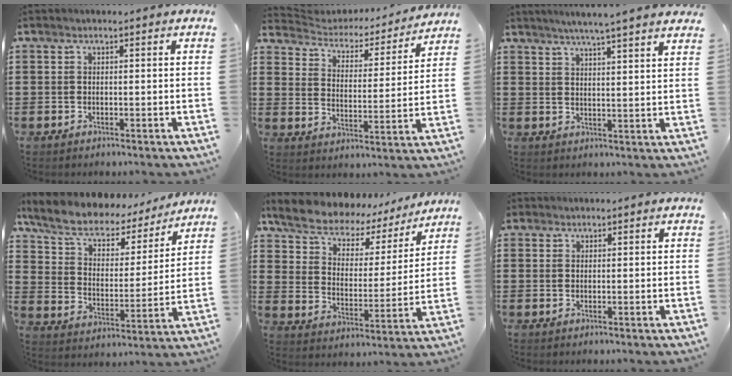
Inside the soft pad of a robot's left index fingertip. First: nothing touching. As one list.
[{"total": 3.3, "force": [3.2, 0.9, 0.2], "torque": [-0.028, -0.026, 0.046]}, {"total": 4.6, "force": [4.1, -1.1, 1.8], "torque": [-0.049, -0.020, 0.069]}, {"total": 7.8, "force": [6.2, 3.3, 3.5], "torque": [-0.096, -0.032, 0.107]}, {"total": 7.0, "force": [6.2, 2.6, 1.8], "torque": [-0.070, -0.037, 0.107]}, {"total": 0.8, "force": [0.6, 0.5, 0.1], "torque": [-0.004, 0.003, 0.012]}]